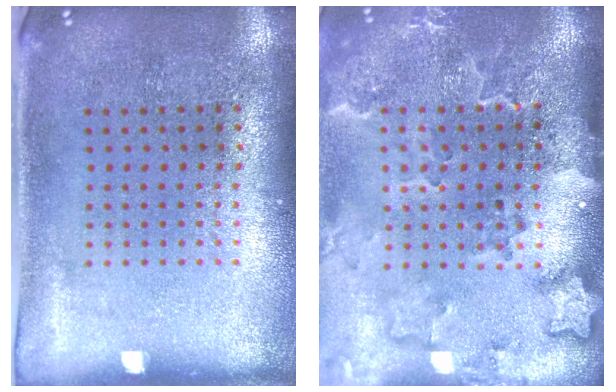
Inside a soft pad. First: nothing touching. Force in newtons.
{"total": 2.9, "press": 2.3, "slide": 1.8}